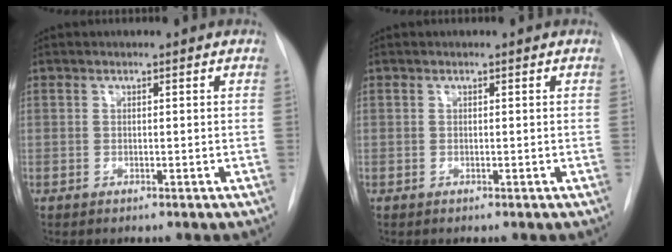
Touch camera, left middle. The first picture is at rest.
{"total": 0.0}